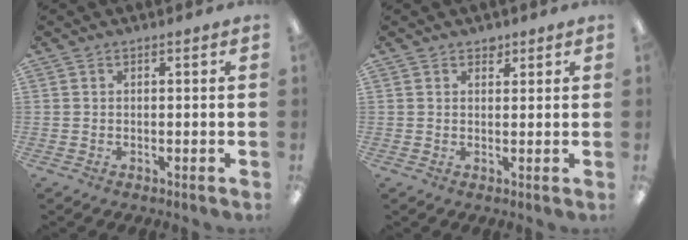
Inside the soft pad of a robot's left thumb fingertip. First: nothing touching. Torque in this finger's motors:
{"motor_torque": [0.09, -0.08, 0.53, -0.05, 0.00]}